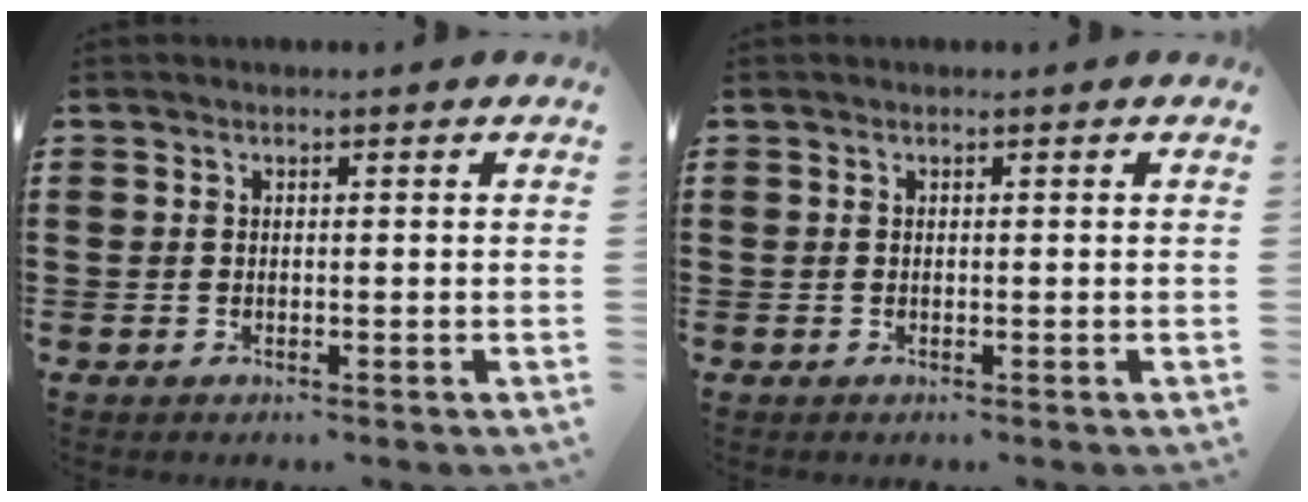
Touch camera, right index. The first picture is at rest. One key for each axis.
{"total": 0.0}